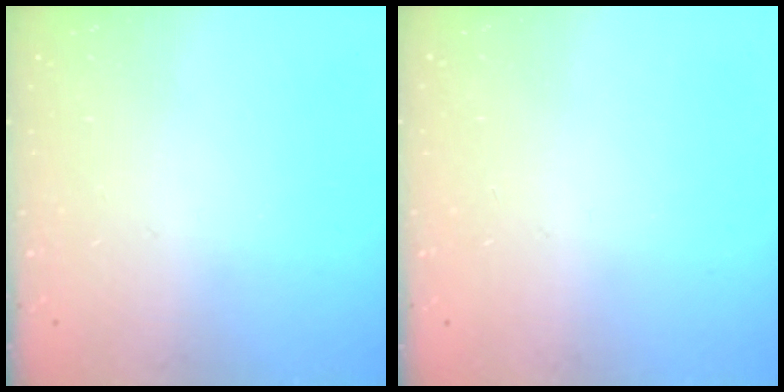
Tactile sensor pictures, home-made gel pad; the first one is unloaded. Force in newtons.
{"total": 2.5, "press": 2.4, "slide": 0.3}